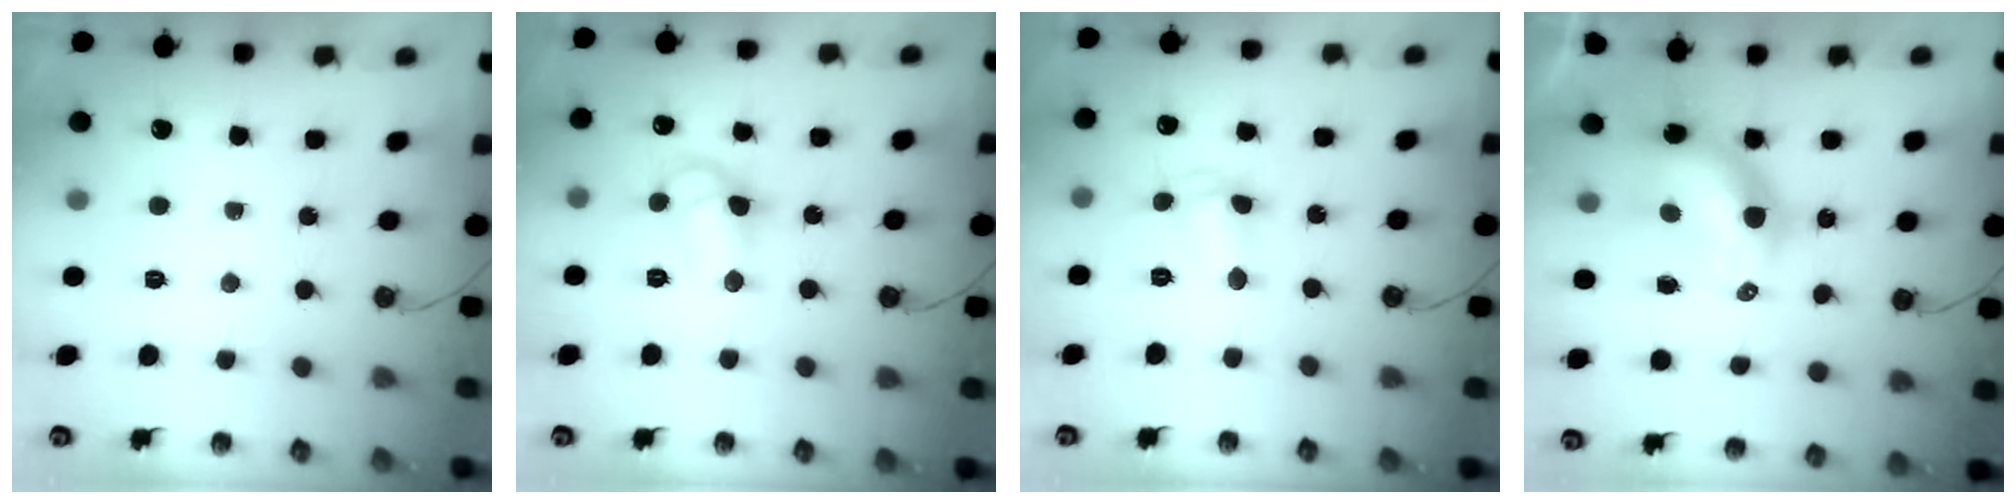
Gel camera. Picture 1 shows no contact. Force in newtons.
{"total": 11.1, "press": 11.0, "slide": 0.7}
{"total": 5.0, "press": 5.0, "slide": 0.5}
{"total": 7.9, "press": 7.8, "slide": 0.7}